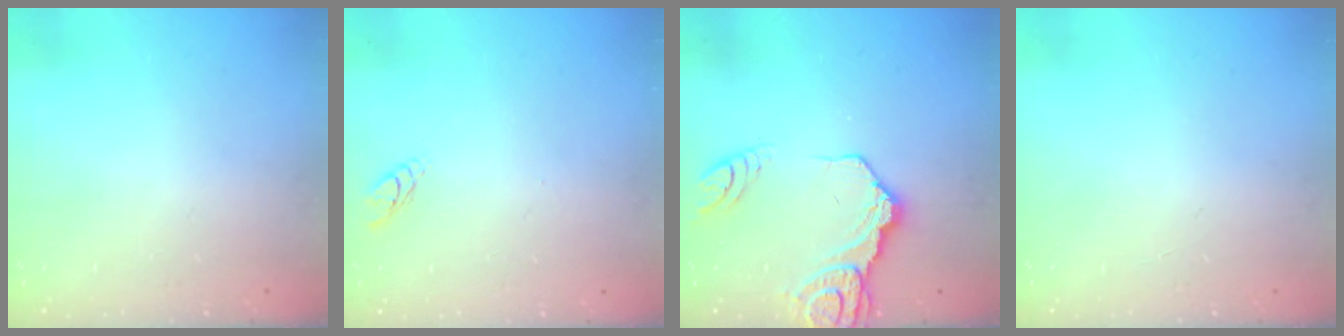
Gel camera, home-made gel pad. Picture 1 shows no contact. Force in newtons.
{"total": 3.1, "press": 3.1, "slide": 0.3}
{"total": 15.1, "press": 15.0, "slide": 1.8}
{"total": 2.4, "press": 2.4, "slide": 0.2}